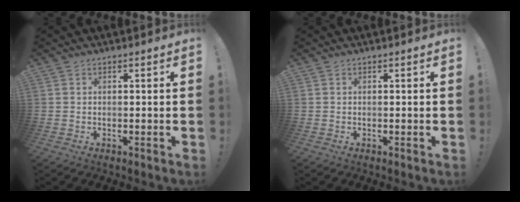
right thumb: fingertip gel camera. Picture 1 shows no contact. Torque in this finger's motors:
{"motor_torque": [0.18, -0.18, -0.31, 0.10, -0.08]}